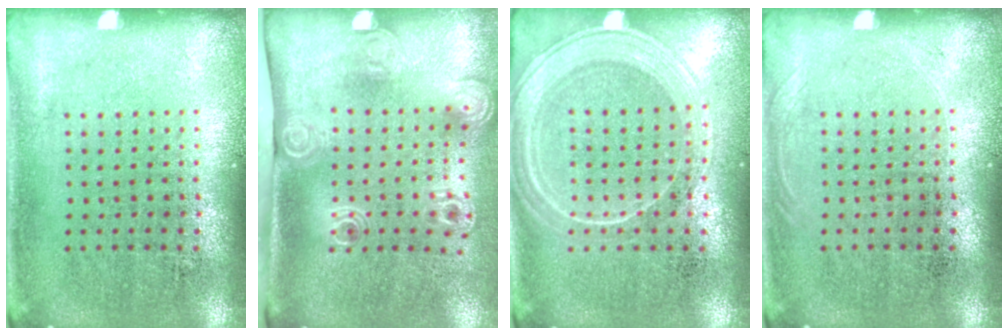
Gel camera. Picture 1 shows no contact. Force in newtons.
{"total": 2.1, "press": 1.5, "slide": 1.5}
{"total": 1.9, "press": 1.8, "slide": 0.5}
{"total": 0.7, "press": 0.6, "slide": 0.2}